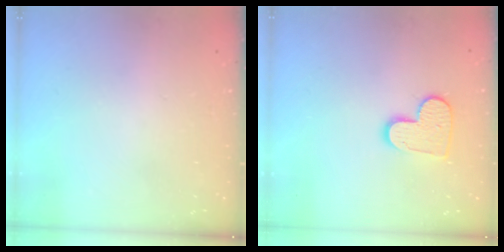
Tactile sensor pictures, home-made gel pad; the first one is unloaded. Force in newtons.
{"total": 9.7, "press": 9.7, "slide": 0.5}